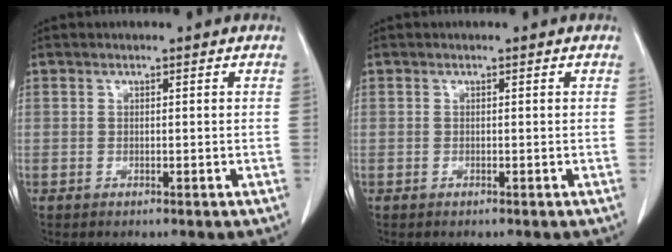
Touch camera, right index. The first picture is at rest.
{"total": 0.0}